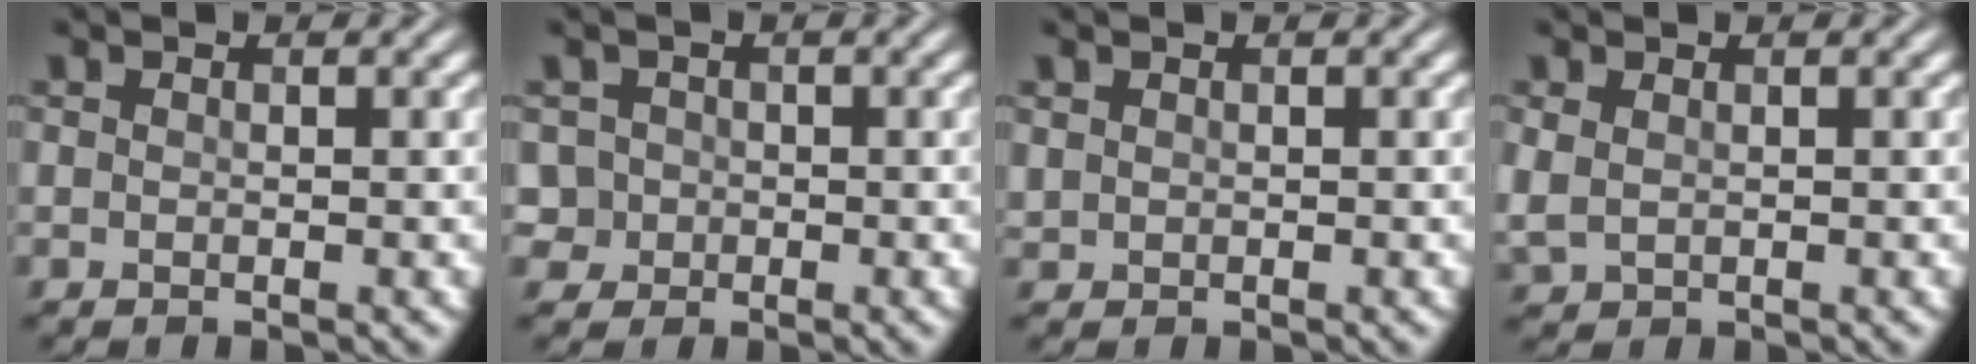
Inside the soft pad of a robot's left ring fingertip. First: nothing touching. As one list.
[{"total": 2.3, "force": [-0.2, 2.2, 0.3], "torque": [0.002, 0.017, 0.002]}, {"total": 0.7, "force": [0.4, 0.6, -0.1], "torque": [-0.001, 0.005, 0.017]}, {"total": 1.6, "force": [0.5, 1.1, 1.1], "torque": [-0.031, 0.001, 0.021]}]